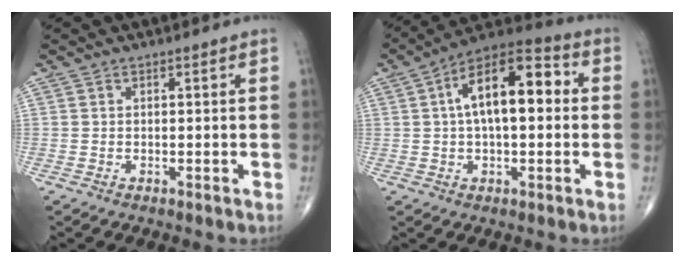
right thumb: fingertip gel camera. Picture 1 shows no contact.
{"total": 15.4, "force": [2.3, 7.2, 13.5], "torque": [-0.206, 0.036, 0.026]}